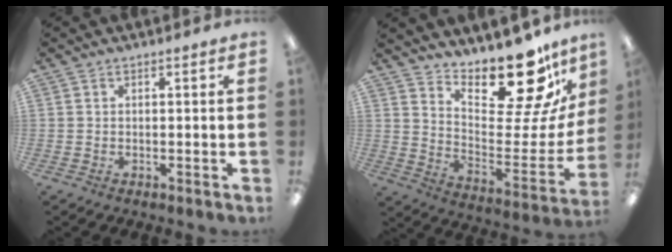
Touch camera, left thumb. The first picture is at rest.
{"total": 19.1, "force": [15.2, 5.8, 10.0], "torque": [-0.133, -0.134, 0.250]}